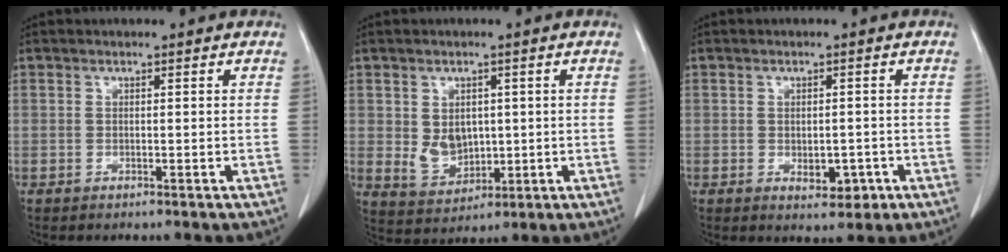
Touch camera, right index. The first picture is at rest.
{"total": 5.6, "force": [0.5, 4.2, 3.6], "torque": [-0.068, -0.001, 0.027]}
{"total": 3.9, "force": [-1.3, 2.1, 2.9], "torque": [-0.037, -0.001, -0.009]}